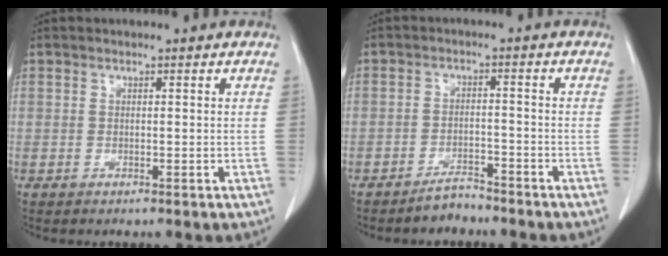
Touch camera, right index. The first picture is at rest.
{"total": 3.3, "force": [-3.1, 0.9, 0.7], "torque": [-0.009, -0.001, -0.052]}